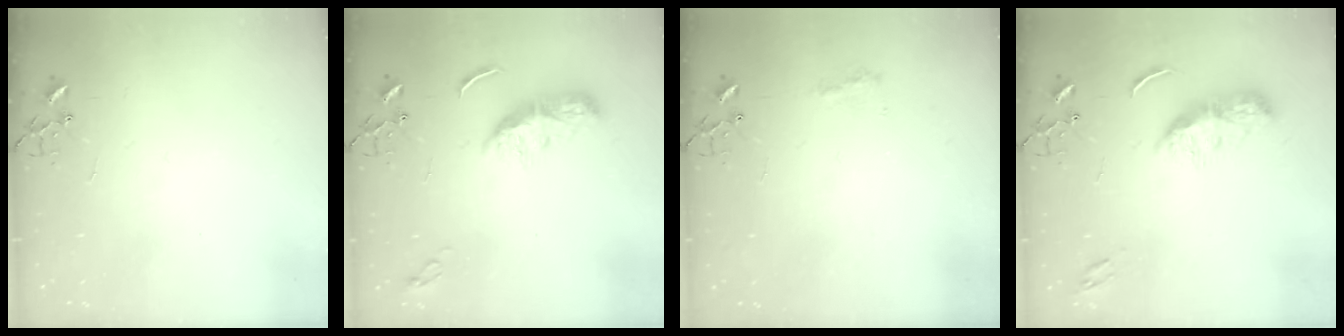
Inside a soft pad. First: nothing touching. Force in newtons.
{"total": 9.1, "press": 9.1, "slide": 0.2}
{"total": 7.8, "press": 7.8, "slide": 0.3}
{"total": 10.4, "press": 10.4, "slide": 0.0}